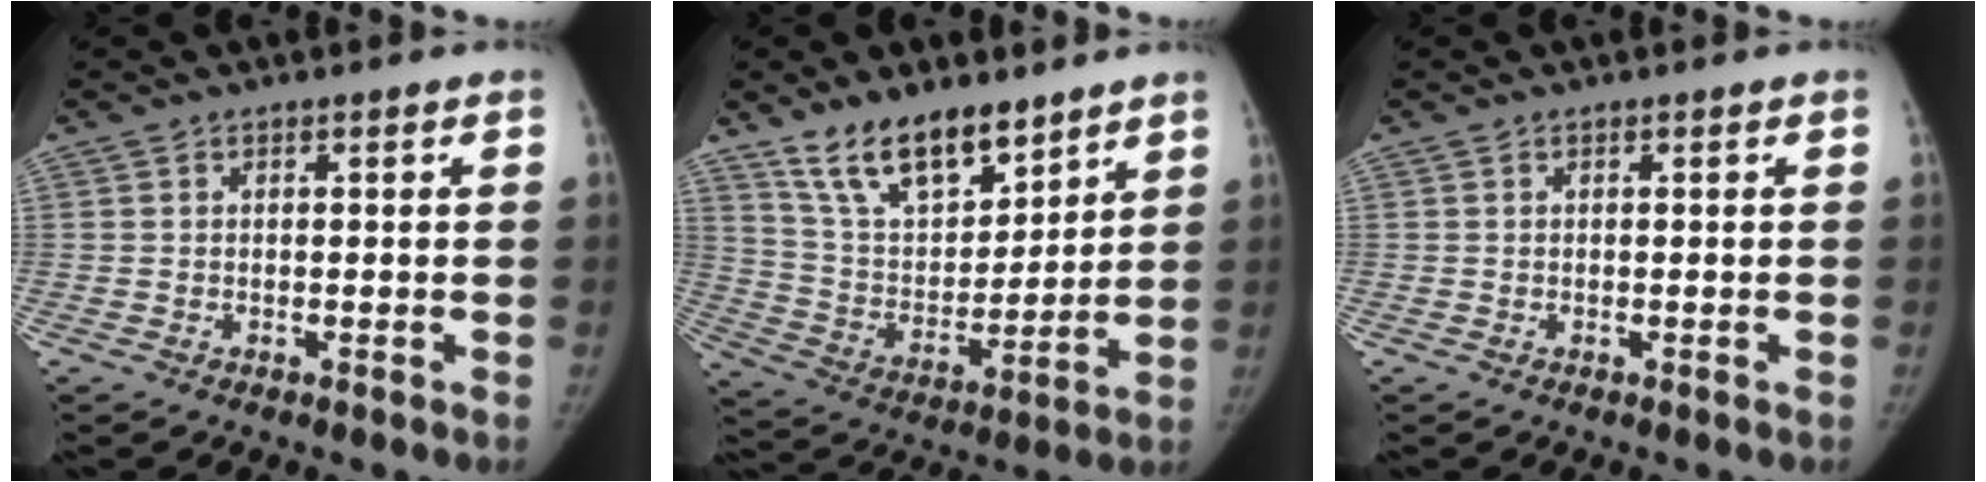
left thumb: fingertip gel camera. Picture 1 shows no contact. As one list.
[{"total": 15.4, "force": [11.3, 6.9, 7.8], "torque": [-0.094, -0.070, 0.214]}, {"total": 0.0}]